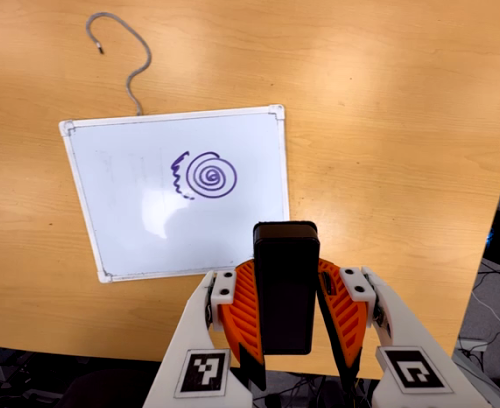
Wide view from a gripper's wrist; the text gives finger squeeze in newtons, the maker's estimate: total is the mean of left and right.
{"total": 7.8, "left": 5.8, "right": 9.7}